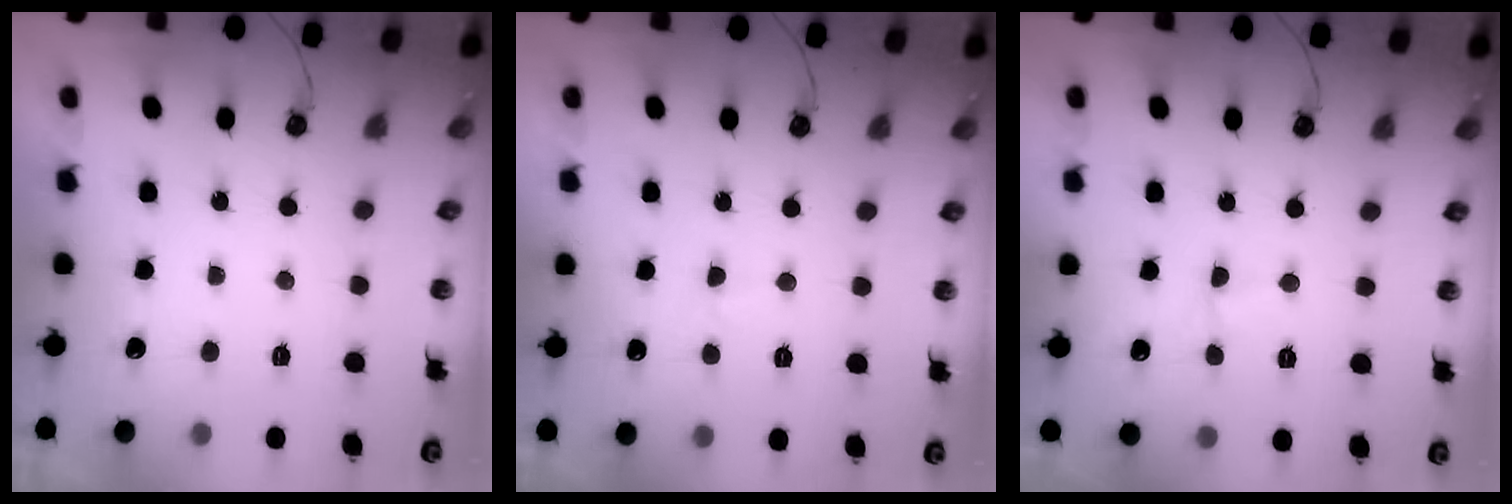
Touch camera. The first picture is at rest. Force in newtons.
{"total": 2.7, "press": 2.0, "slide": 1.8}
{"total": 3.1, "press": 1.6, "slide": 2.6}